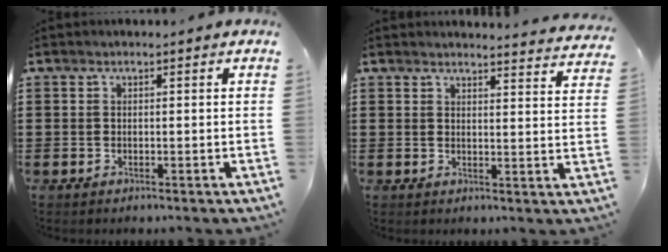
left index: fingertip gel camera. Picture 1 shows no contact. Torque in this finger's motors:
{"motor_torque": [1.11, -1.03, 0.06, 0.01]}